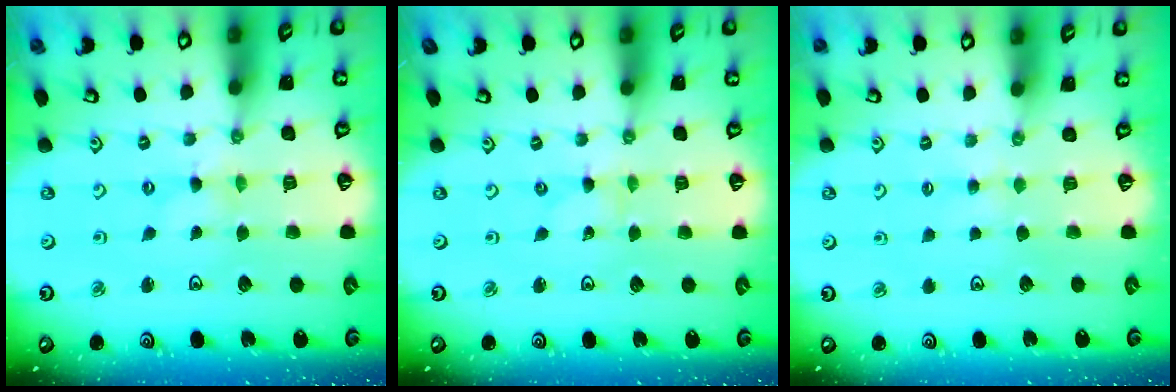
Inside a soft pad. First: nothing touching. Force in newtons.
{"total": 0.0}
{"total": 2.7, "press": 2.7, "slide": 0.4}